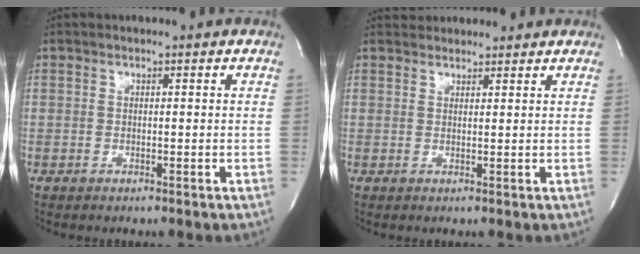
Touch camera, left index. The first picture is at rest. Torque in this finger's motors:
{"motor_torque": [0.35, -0.38, 0.15, 0.04]}